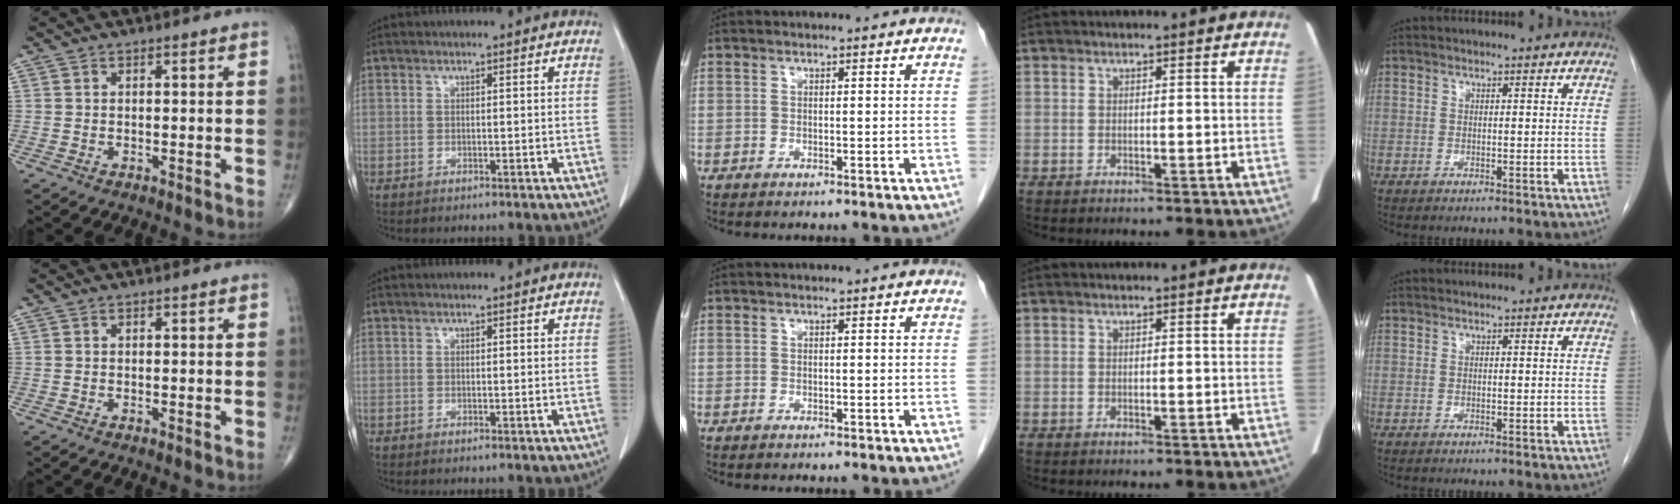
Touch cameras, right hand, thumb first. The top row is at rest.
{}